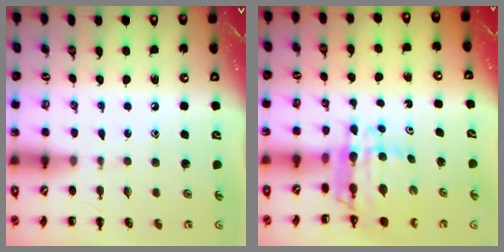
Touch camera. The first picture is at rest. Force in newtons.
{"total": 8.5, "press": 7.9, "slide": 3.0}